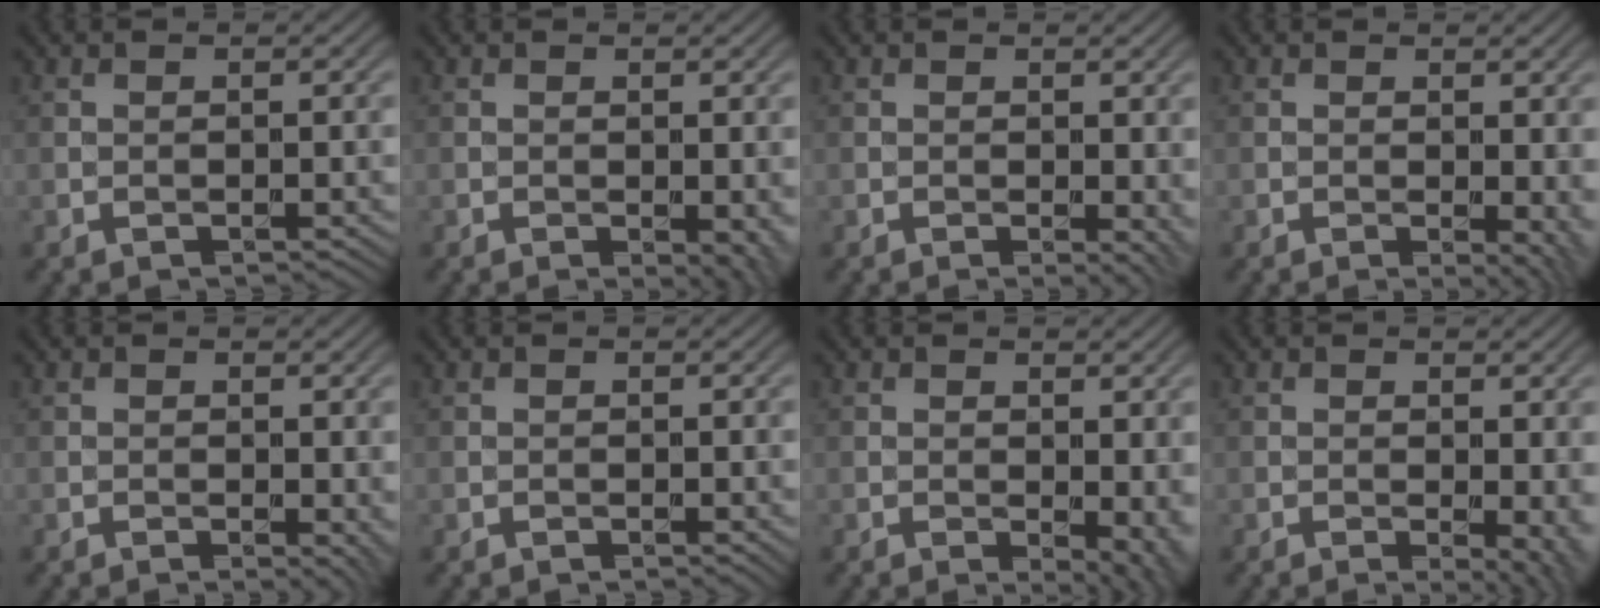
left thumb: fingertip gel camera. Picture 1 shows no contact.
{"total": 2.9, "force": [-0.8, 1.2, 2.5], "torque": [-0.031, -0.011, -0.007]}
{"total": 2.7, "force": [-0.1, 1.2, 2.4], "torque": [-0.027, -0.005, -0.001]}
{"total": 3.9, "force": [-0.2, 1.8, 3.5], "torque": [-0.042, -0.007, -0.001]}
{"total": 2.1, "force": [-0.2, 1.0, 1.8], "torque": [-0.019, -0.008, 0.000]}
{"total": 0.6, "force": [0.0, 0.4, 0.4], "torque": [-0.002, -0.003, 0.000]}
{"total": 4.7, "force": [-0.3, 2.2, 4.2], "torque": [-0.054, -0.010, 0.002]}
{"total": 4.2, "force": [-0.3, 1.3, 4.0], "torque": [-0.048, -0.006, -0.002]}